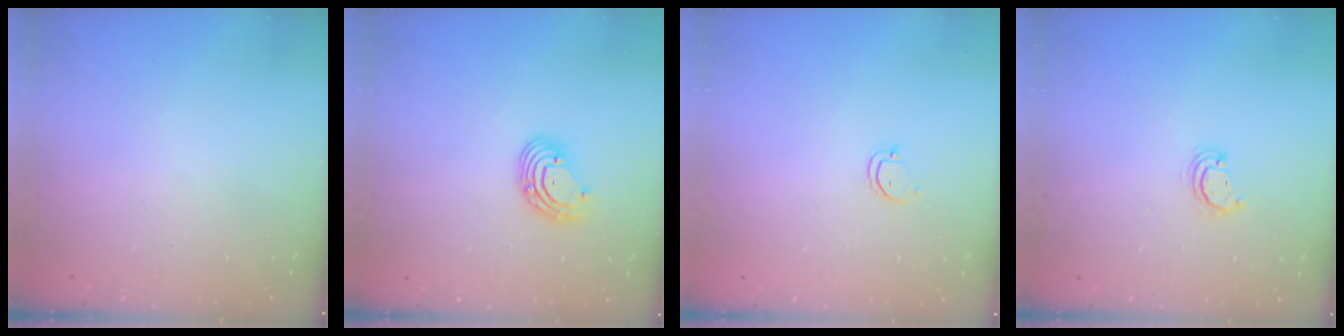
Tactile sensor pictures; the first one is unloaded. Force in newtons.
{"total": 6.5, "press": 6.4, "slide": 0.8}
{"total": 2.5, "press": 2.5, "slide": 0.3}
{"total": 2.6, "press": 2.6, "slide": 0.3}